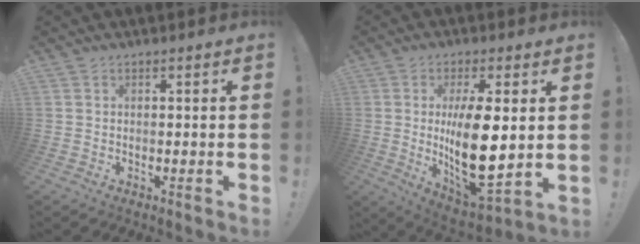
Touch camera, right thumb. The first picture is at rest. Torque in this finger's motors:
{"motor_torque": [2.11, 2.90, 2.36, 0.04, 0.68]}